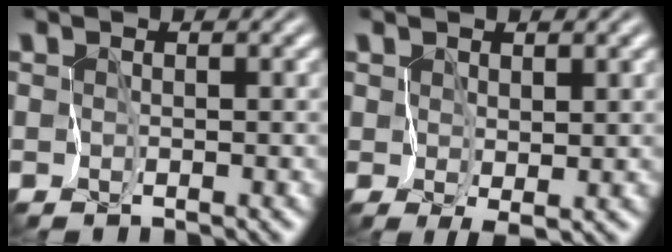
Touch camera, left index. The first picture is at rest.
{"total": 1.7, "force": [1.1, 0.8, 1.0], "torque": [-0.019, -0.002, 0.025]}